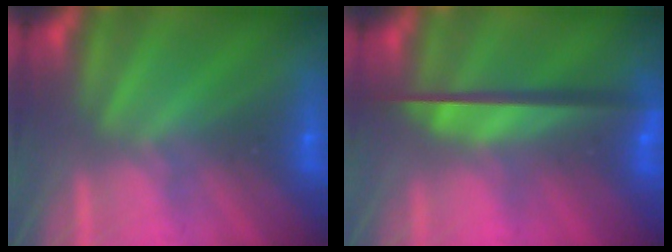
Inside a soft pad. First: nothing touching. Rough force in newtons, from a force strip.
{"total": 7.9}